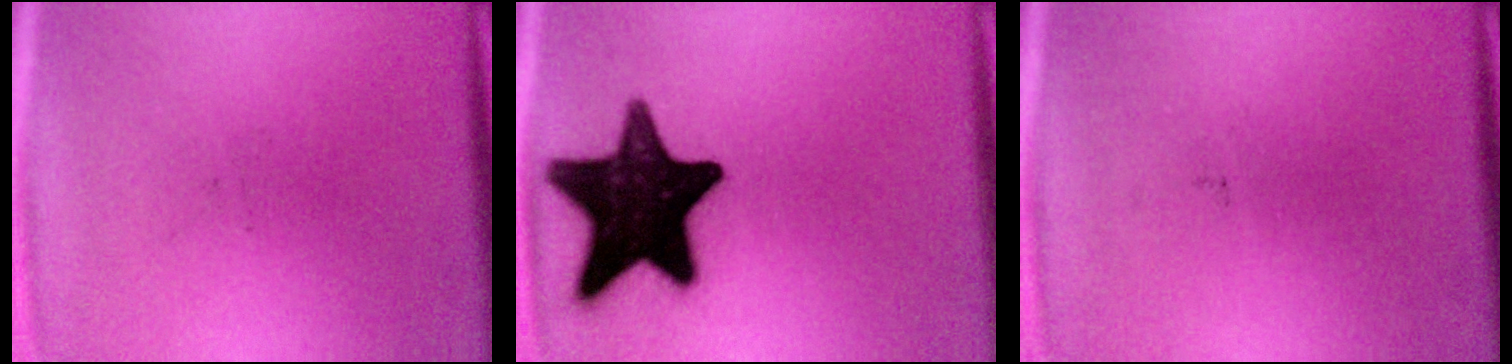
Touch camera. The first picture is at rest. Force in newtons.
{"total": 19.4}
{"total": 0.0}